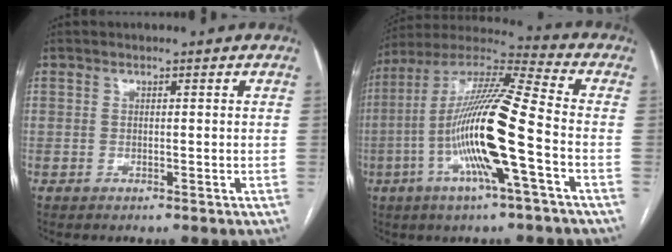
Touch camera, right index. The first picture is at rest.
{"total": 18.2, "force": [-4.5, 0.4, 17.6], "torque": [-0.347, -0.003, -0.094]}